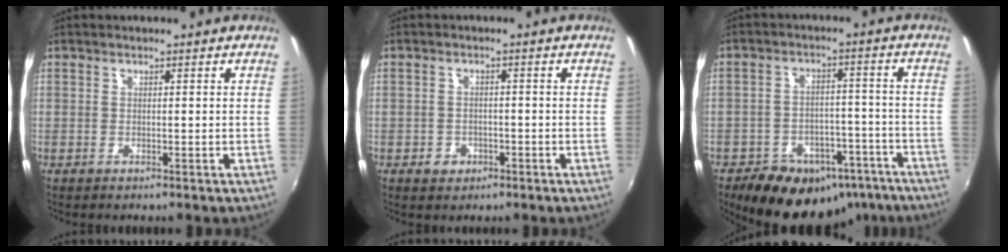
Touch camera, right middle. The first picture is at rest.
{"total": 2.8, "force": [-1.4, 2.4, 0.7], "torque": [-0.017, 0.003, -0.018]}
{"total": 18.4, "force": [-13.5, 10.2, 7.4], "torque": [-0.145, 0.032, -0.160]}